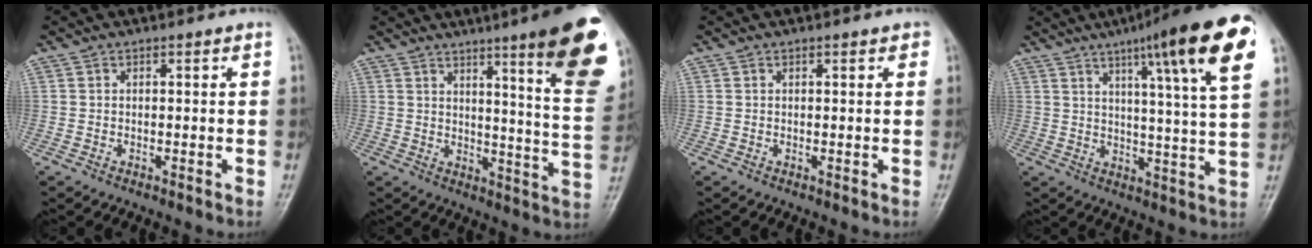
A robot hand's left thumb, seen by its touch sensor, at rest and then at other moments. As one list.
[{"total": 19.4, "force": [11.2, 2.3, 15.7], "torque": [-0.174, -0.062, 0.140]}, {"total": 1.2, "force": [0.6, 0.5, 0.9], "torque": [-0.009, 0.001, 0.005]}, {"total": 18.9, "force": [9.6, 2.0, 16.2], "torque": [-0.220, -0.026, 0.126]}]